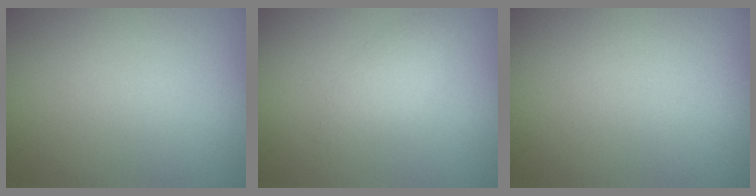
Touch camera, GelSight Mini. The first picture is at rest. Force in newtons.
{"total": 1.7, "press": 1.7, "slide": 0.1}
{"total": 0.0}